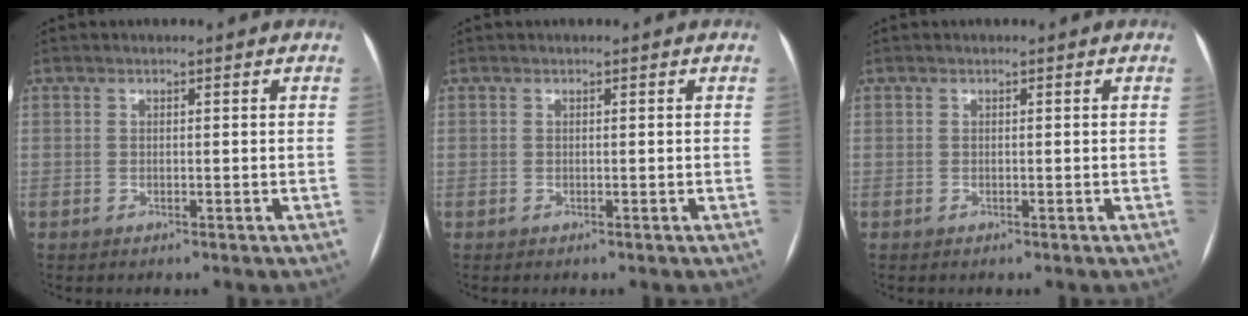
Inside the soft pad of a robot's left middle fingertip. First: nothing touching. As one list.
[{"total": 0.0}, {"total": 0.0}]